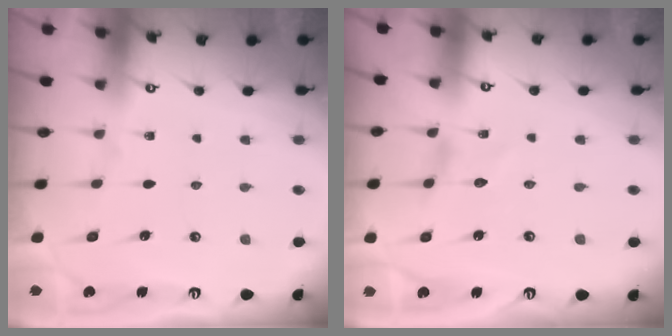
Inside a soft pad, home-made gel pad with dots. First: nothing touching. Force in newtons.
{"total": 0.0}